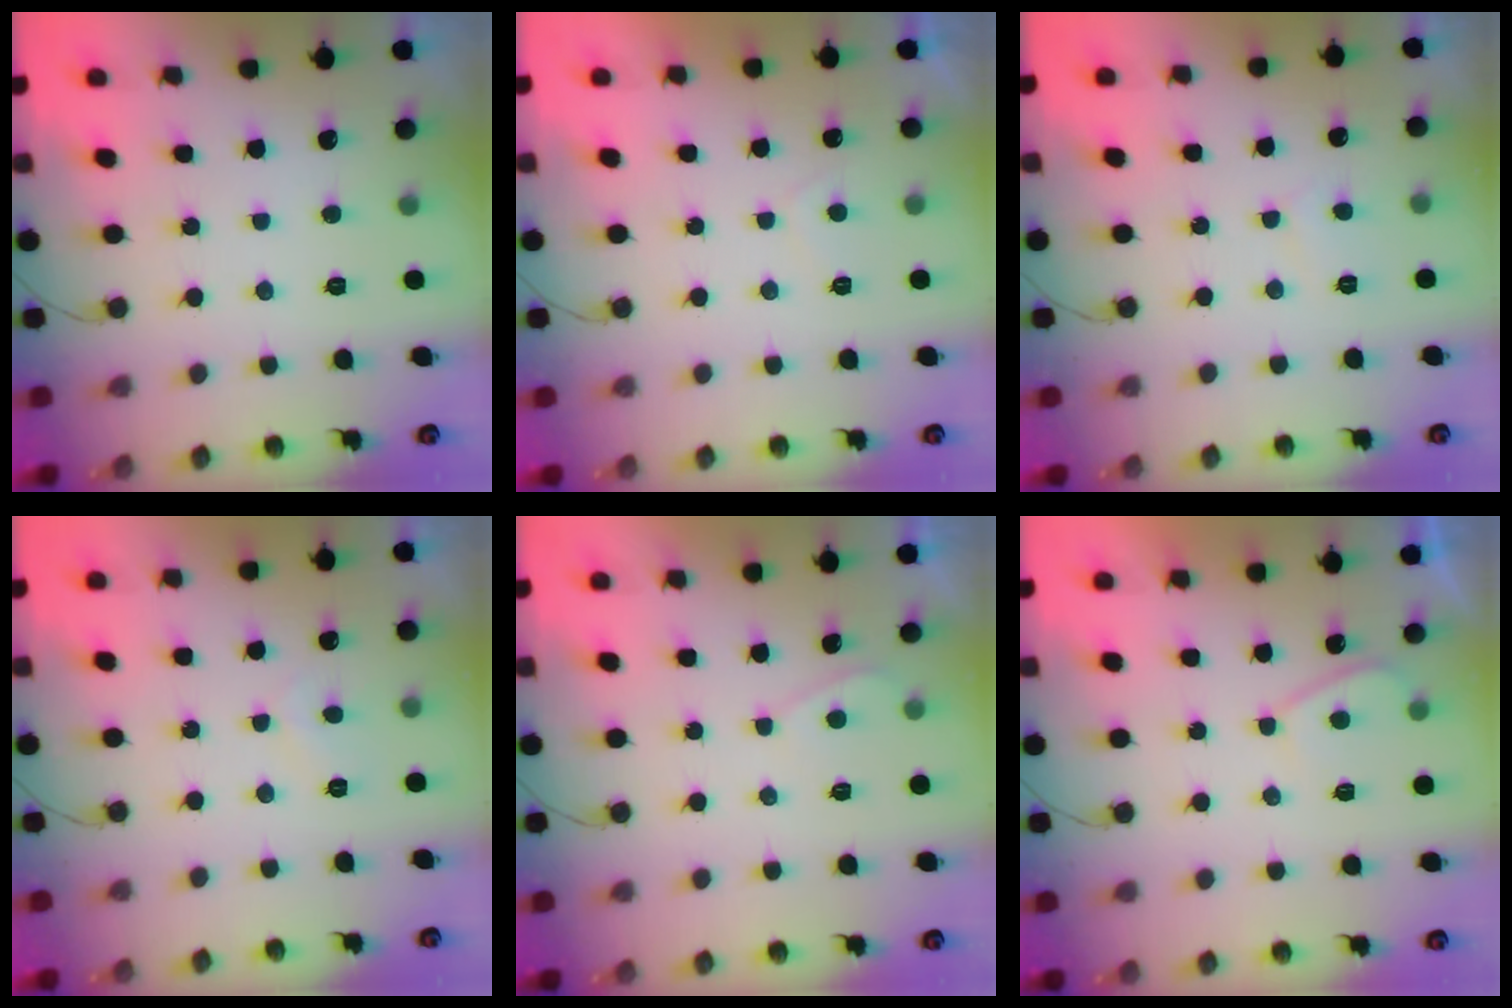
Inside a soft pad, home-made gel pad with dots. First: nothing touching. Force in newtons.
{"total": 1.5, "press": 1.3, "slide": 0.7}
{"total": 2.9, "press": 2.9, "slide": 0.3}
{"total": 2.1, "press": 2.1, "slide": 0.3}
{"total": 2.8, "press": 2.7, "slide": 0.3}
{"total": 2.8, "press": 2.8, "slide": 0.7}